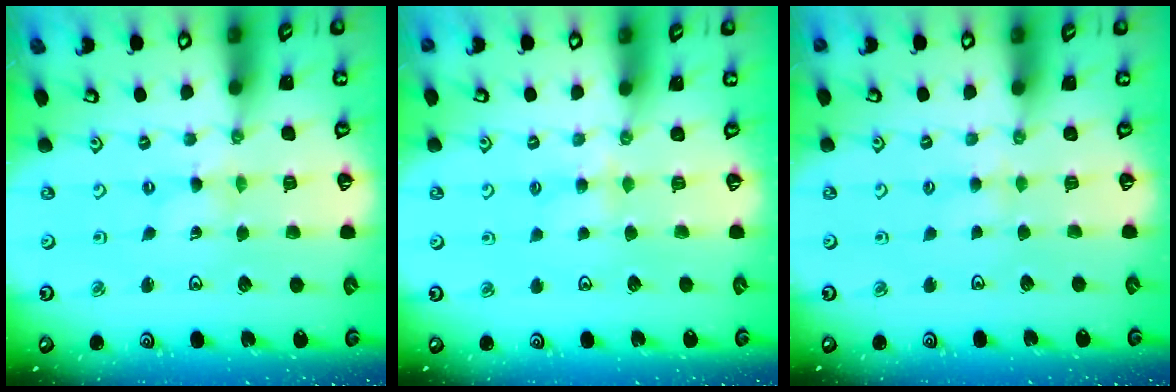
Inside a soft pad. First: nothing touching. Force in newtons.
{"total": 3.0, "press": 3.0, "slide": 0.6}
{"total": 2.8, "press": 2.7, "slide": 0.5}